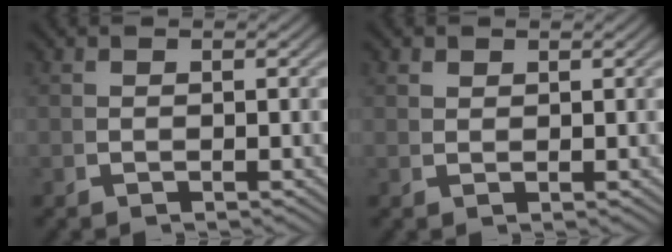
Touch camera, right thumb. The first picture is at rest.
{"total": 1.0, "force": [1.0, 0.0, -0.1], "torque": [0.007, 0.003, 0.025]}